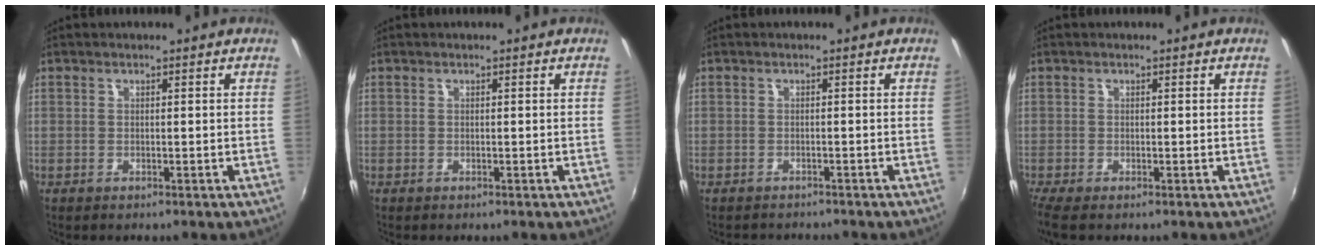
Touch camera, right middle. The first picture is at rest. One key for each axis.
{"total": 0.0}
{"total": 2.3, "fx": -2.2, "fy": 0.7, "fz": 0.3, "tx": -0.014, "ty": -0.003, "tz": -0.034}
{"total": 2.2, "fx": -1.3, "fy": 0.0, "fz": 1.8, "tx": -0.042, "ty": -0.007, "tz": -0.025}